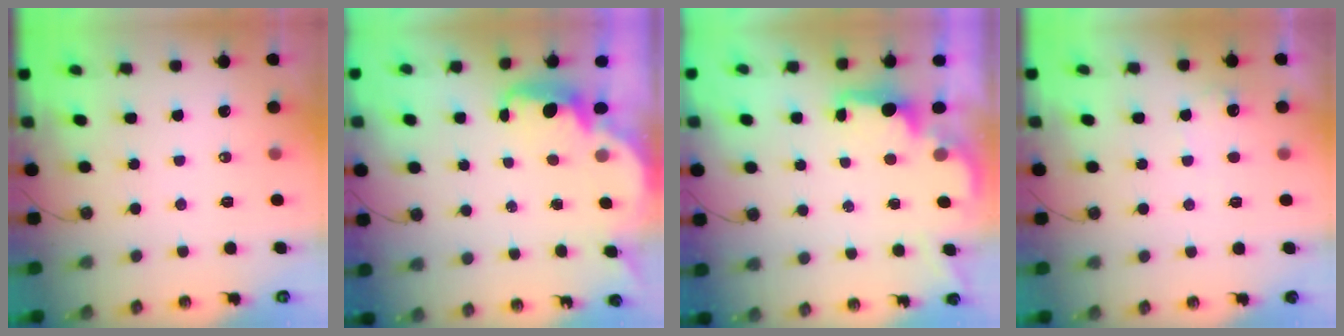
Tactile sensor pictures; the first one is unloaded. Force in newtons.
{"total": 2.2, "press": 2.1, "slide": 0.7}
{"total": 1.9, "press": 1.7, "slide": 0.8}
{"total": 4.6, "press": 4.6, "slide": 0.3}